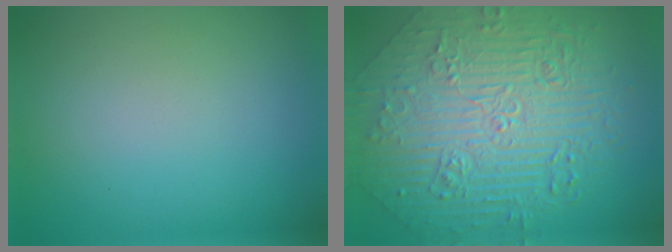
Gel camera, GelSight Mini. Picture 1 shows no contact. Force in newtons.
{"total": 11.2, "press": 7.5, "slide": 8.2}